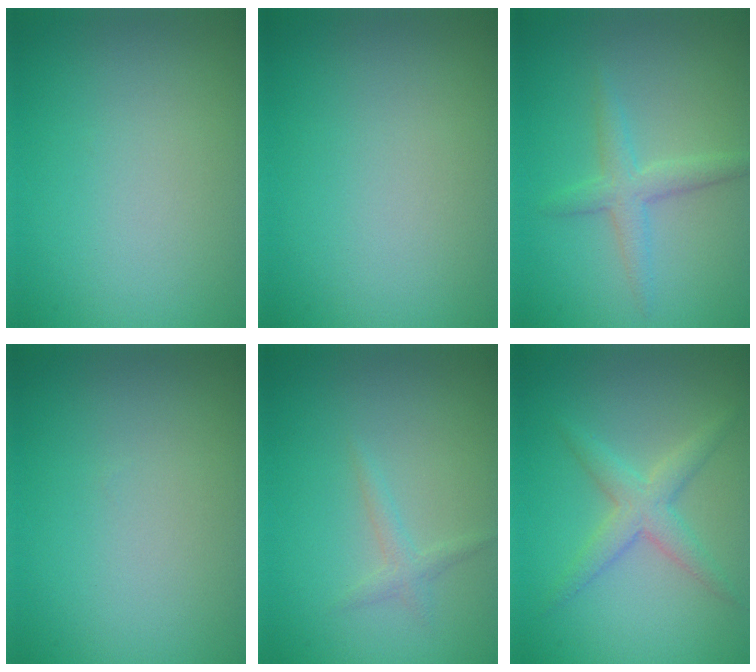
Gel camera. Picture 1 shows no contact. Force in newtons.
{"total": 0.0}
{"total": 2.3, "press": 2.3, "slide": 0.0}
{"total": 0.0}
{"total": 1.1, "press": 1.1, "slide": 0.1}
{"total": 2.8, "press": 2.8, "slide": 0.1}